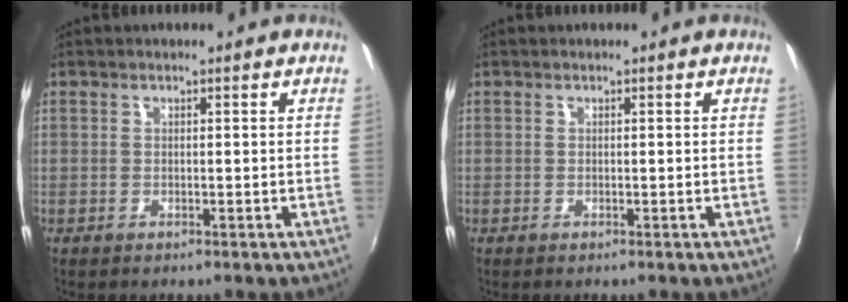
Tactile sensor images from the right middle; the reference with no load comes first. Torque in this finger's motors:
{"motor_torque": [0.00, 0.00, 0.00, 0.00]}